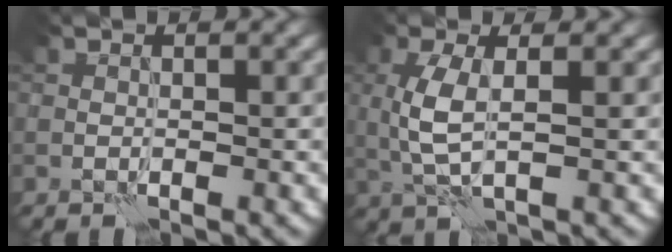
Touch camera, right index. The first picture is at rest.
{"total": 3.7, "force": [0.4, 1.3, 3.4], "torque": [-0.087, 0.001, 0.008]}